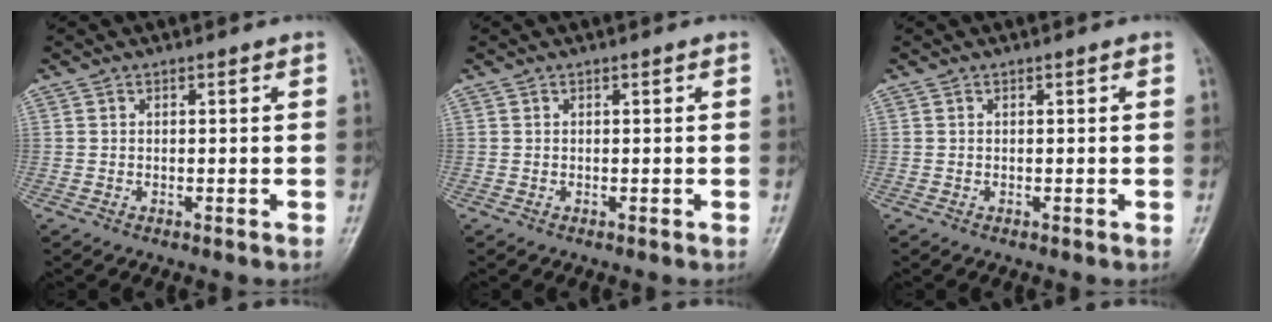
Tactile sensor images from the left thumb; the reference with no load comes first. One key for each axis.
{"total": 0.0}
{"total": 0.0}